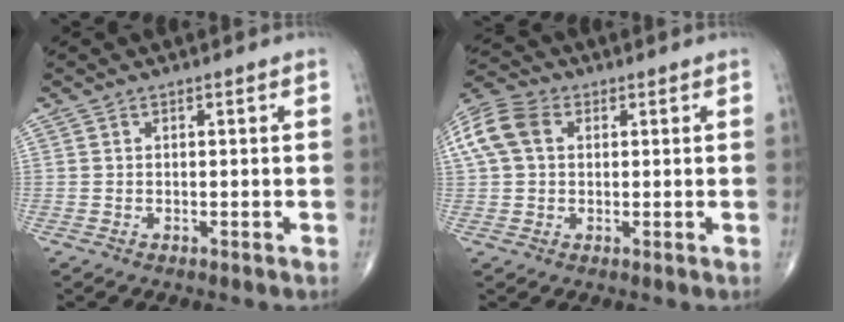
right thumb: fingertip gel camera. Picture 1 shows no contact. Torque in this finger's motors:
{"motor_torque": [0.03, 0.02, 0.11, 0.06, 0.07]}